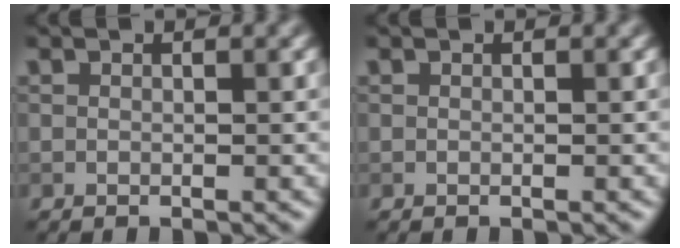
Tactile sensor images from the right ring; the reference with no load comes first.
{"total": 0.0}